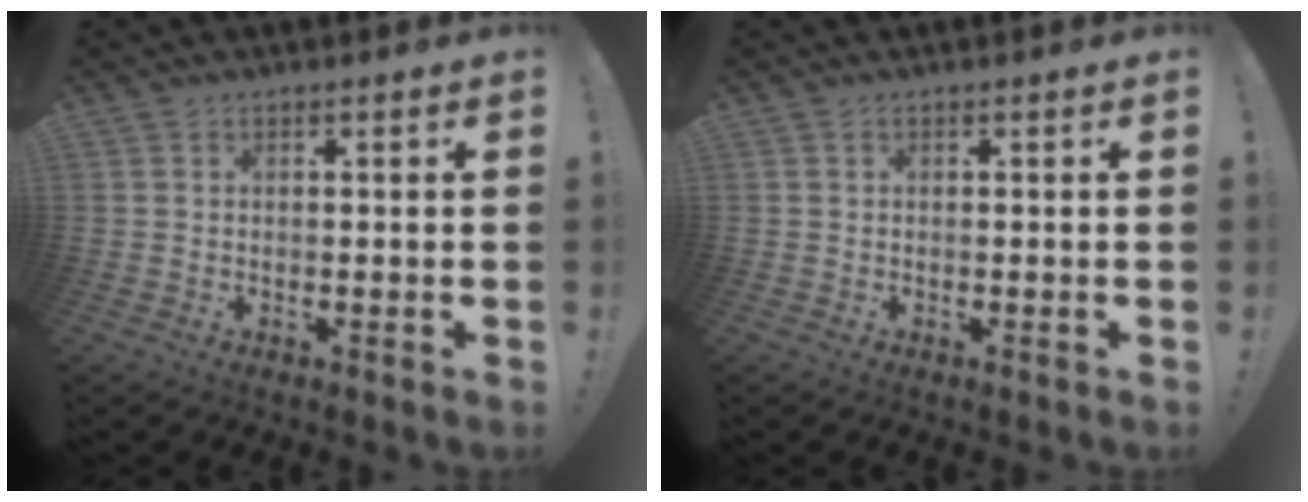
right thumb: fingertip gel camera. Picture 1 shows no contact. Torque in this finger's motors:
{"motor_torque": [0.00, 0.00, 0.00, 0.00, 0.00]}